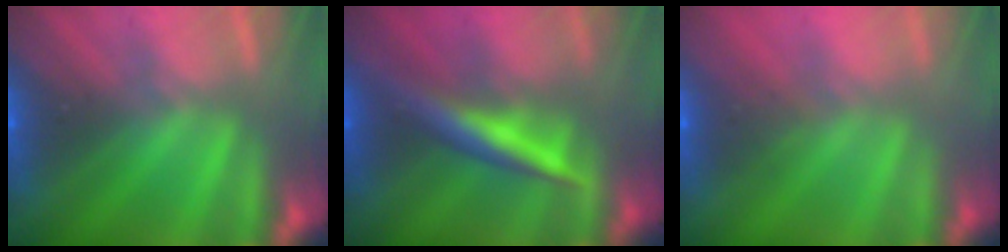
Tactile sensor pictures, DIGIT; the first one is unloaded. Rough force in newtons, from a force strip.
{"total": 2.9}
{"total": 4.9}